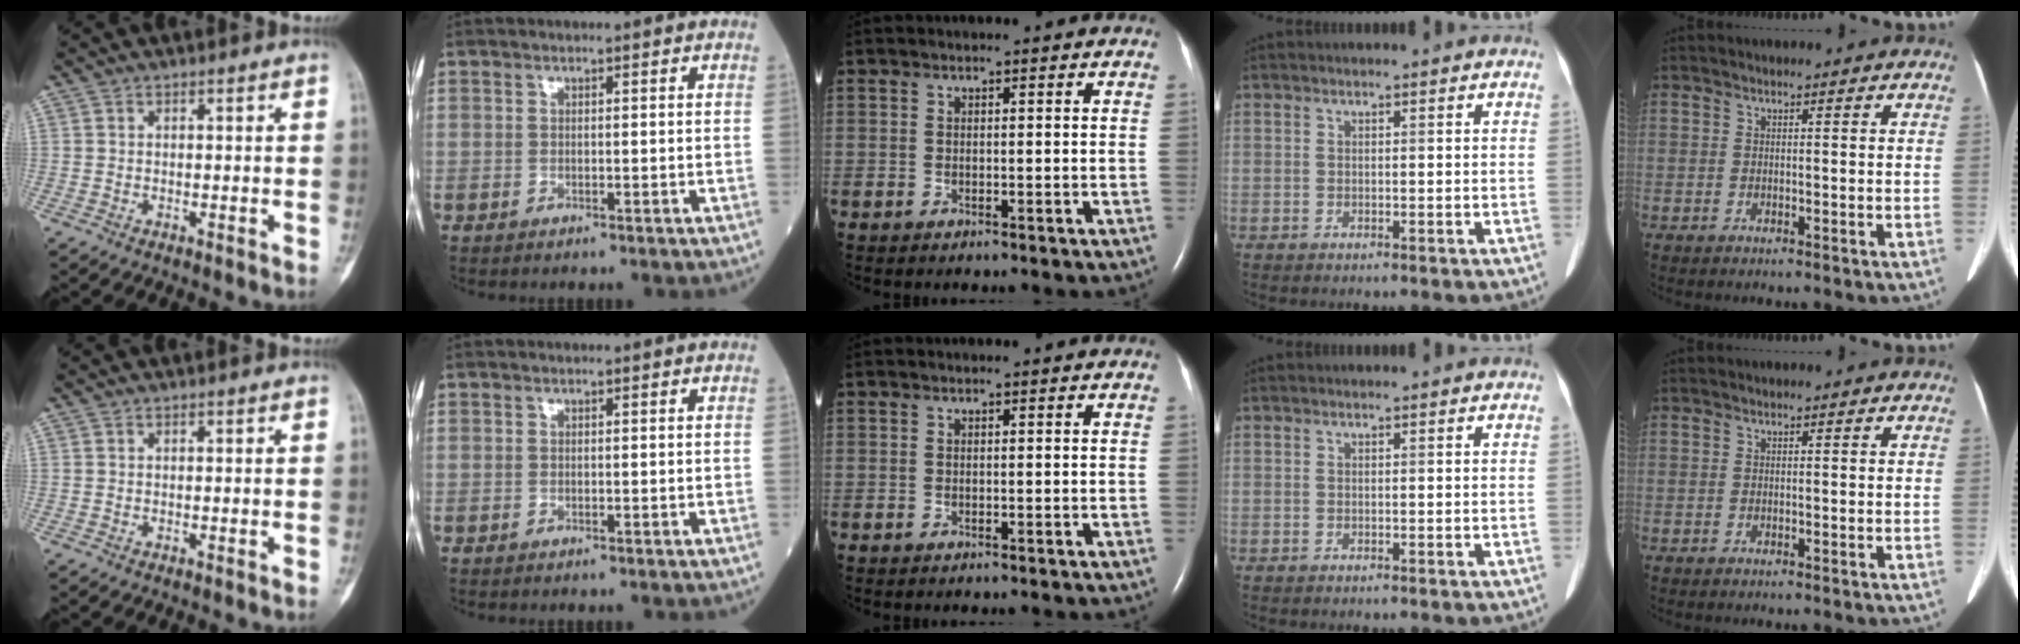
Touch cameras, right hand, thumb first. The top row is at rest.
{}